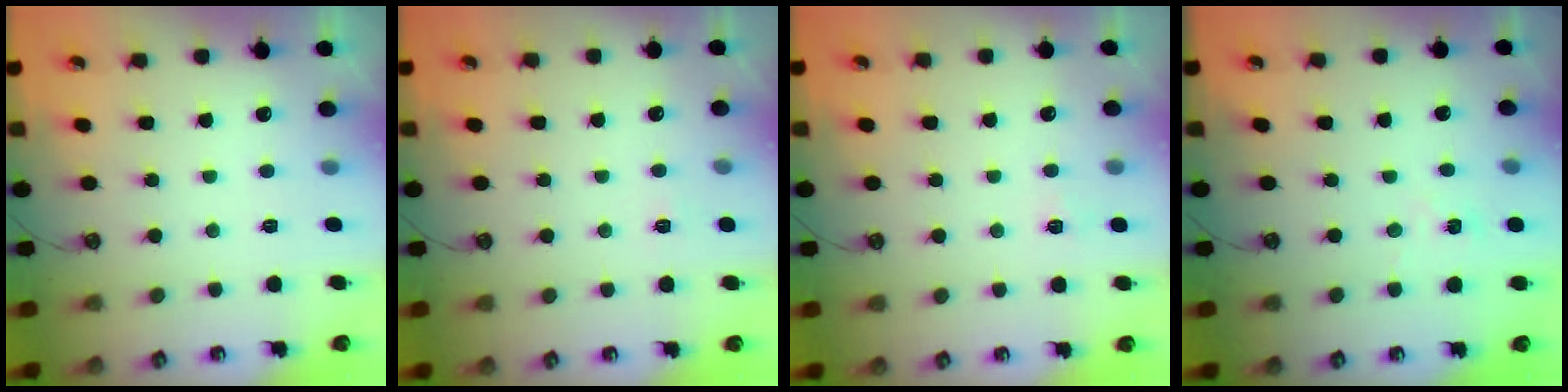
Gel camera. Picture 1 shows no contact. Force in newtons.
{"total": 2.7, "press": 2.7, "slide": 0.3}
{"total": 2.8, "press": 2.8, "slide": 0.3}
{"total": 3.7, "press": 3.7, "slide": 0.4}